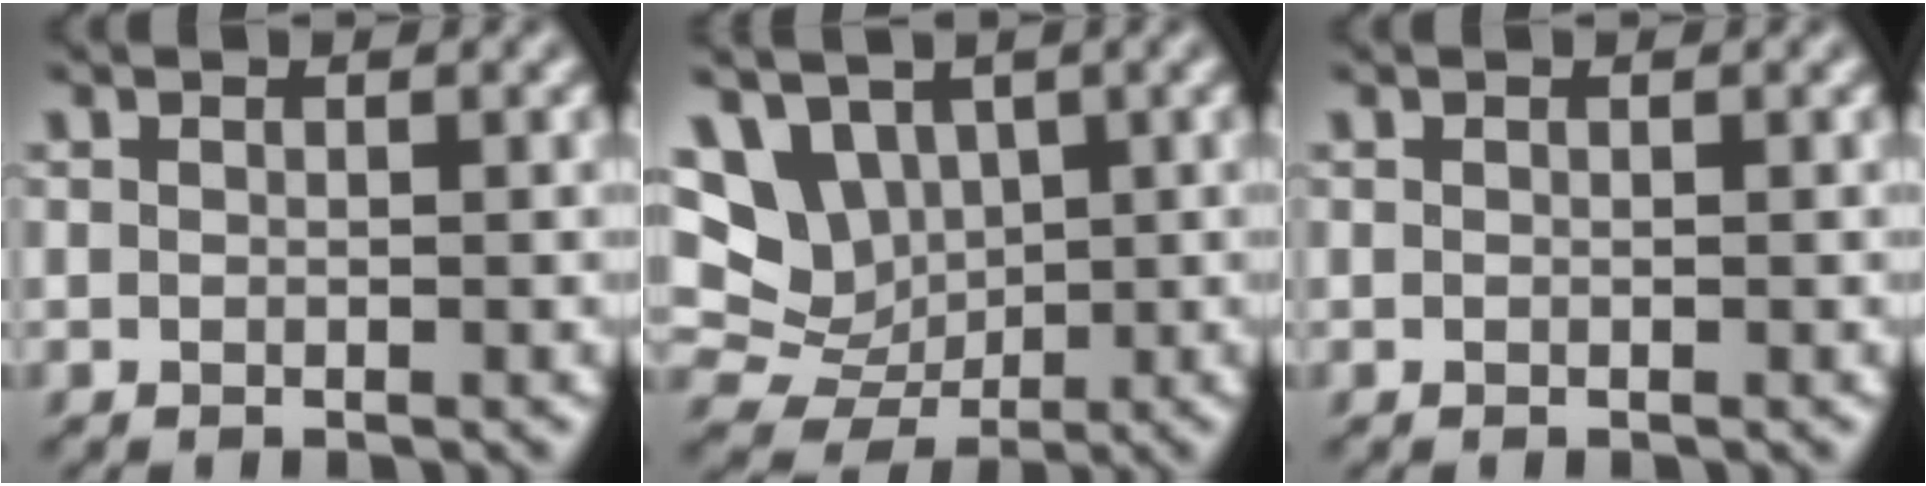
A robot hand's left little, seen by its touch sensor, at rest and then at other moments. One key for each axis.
{"total": 8.3, "fx": 2.4, "fy": 6.7, "fz": 4.2, "tx": -0.075, "ty": 0.018, "tz": 0.031}
{"total": 0.0}